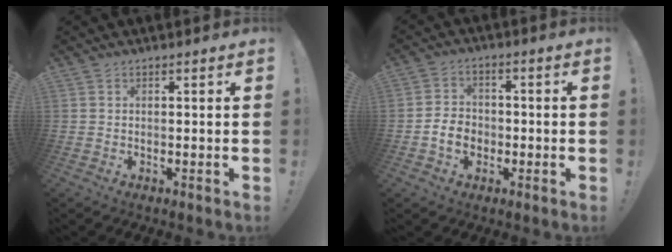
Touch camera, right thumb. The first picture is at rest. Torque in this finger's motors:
{"motor_torque": [0.60, 0.55, 0.22, 0.18, 0.02]}